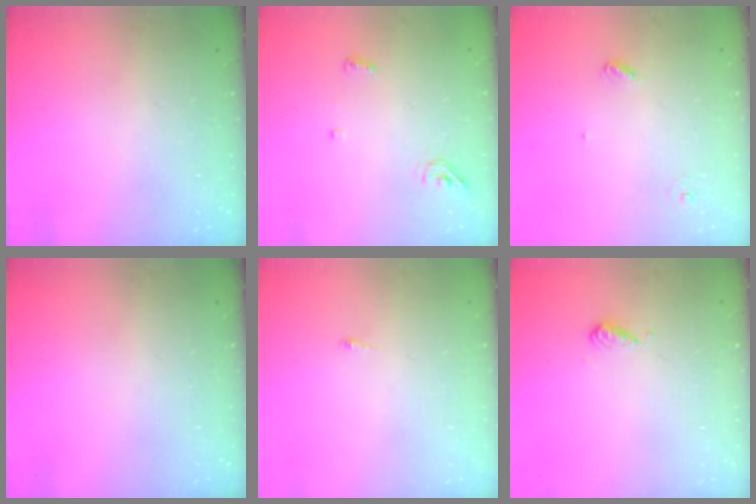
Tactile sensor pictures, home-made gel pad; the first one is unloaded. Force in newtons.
{"total": 6.3, "press": 5.0, "slide": 3.9}
{"total": 3.4, "press": 3.4, "slide": 0.3}
{"total": 0.0}
{"total": 2.6, "press": 2.5, "slide": 0.3}
{"total": 4.6, "press": 4.5, "slide": 0.9}